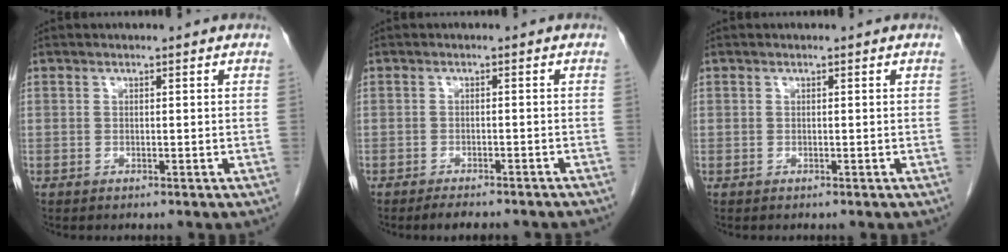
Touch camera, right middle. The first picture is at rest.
{"total": 6.2, "force": [-5.4, 1.2, 2.8], "torque": [-0.034, -0.005, -0.068]}
{"total": 0.0}